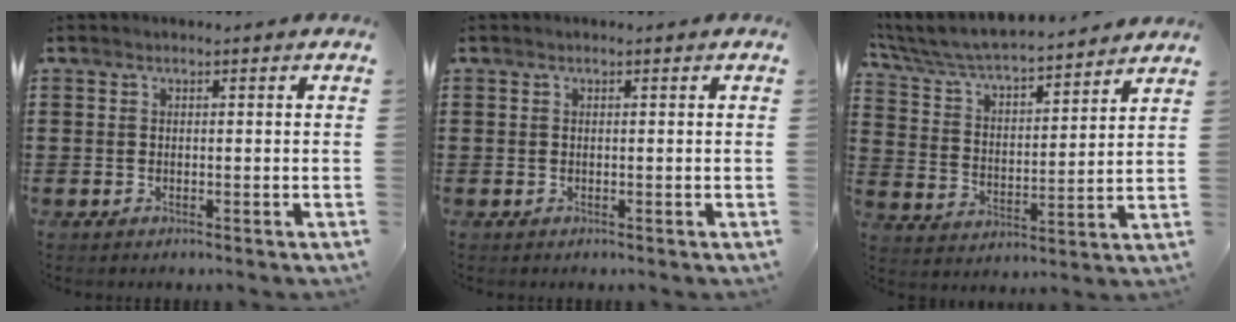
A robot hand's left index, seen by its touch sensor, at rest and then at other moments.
{"total": 0.0}
{"total": 5.9, "force": [5.5, 0.5, 2.1], "torque": [-0.065, -0.039, 0.089]}